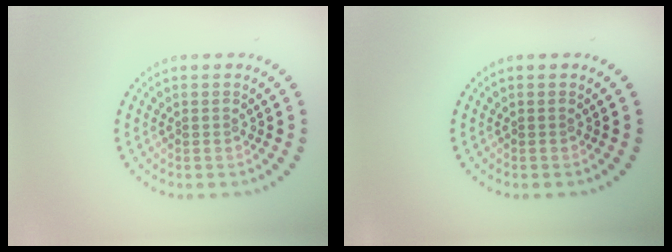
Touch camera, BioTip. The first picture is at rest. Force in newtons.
{"total": 0.0}